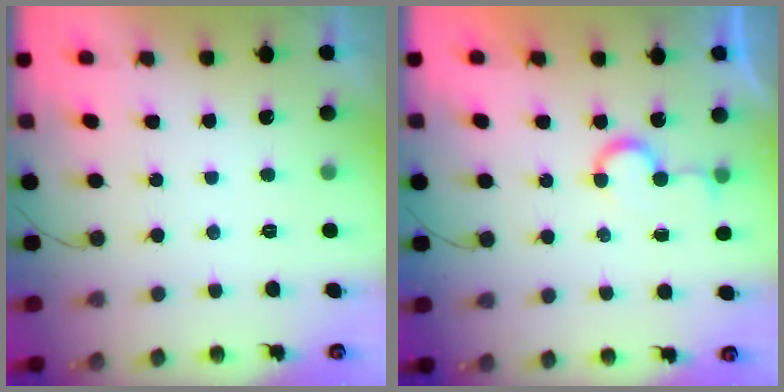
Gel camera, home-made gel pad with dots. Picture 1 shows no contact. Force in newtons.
{"total": 4.6, "press": 4.0, "slide": 2.3}